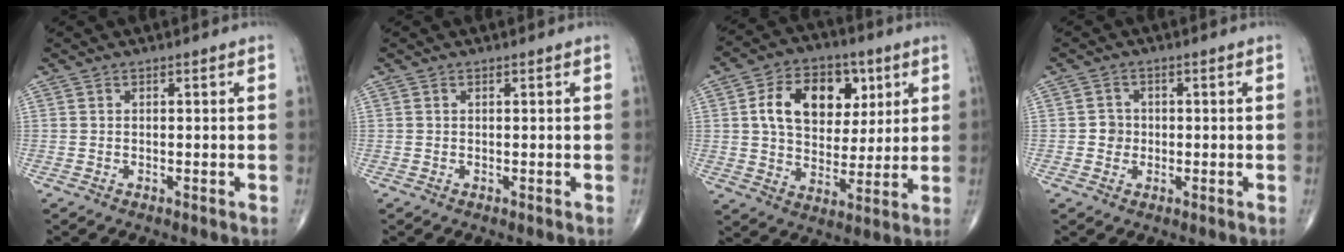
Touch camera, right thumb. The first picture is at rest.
{"total": 0.0}
{"total": 16.0, "force": [4.8, 11.1, 10.5], "torque": [-0.136, -0.003, 0.080]}
{"total": 2.5, "force": [-0.3, 2.4, 0.7], "torque": [0.004, 0.007, -0.008]}